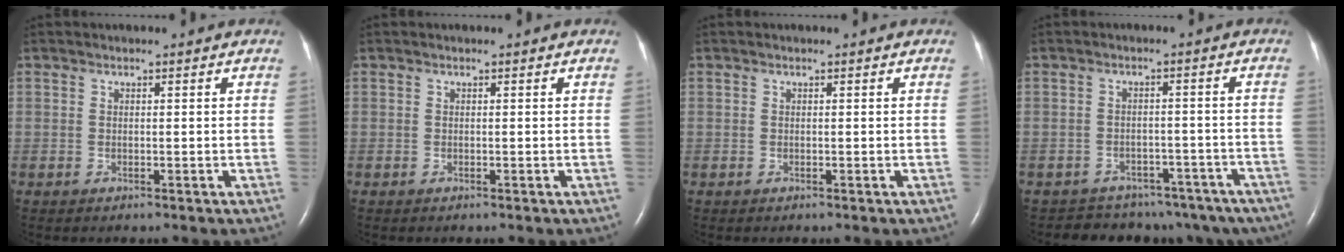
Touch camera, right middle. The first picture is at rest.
{"total": 0.0}
{"total": 0.0}
{"total": 13.0, "force": [-10.8, 6.9, 2.2], "torque": [-0.024, 0.031, -0.114]}